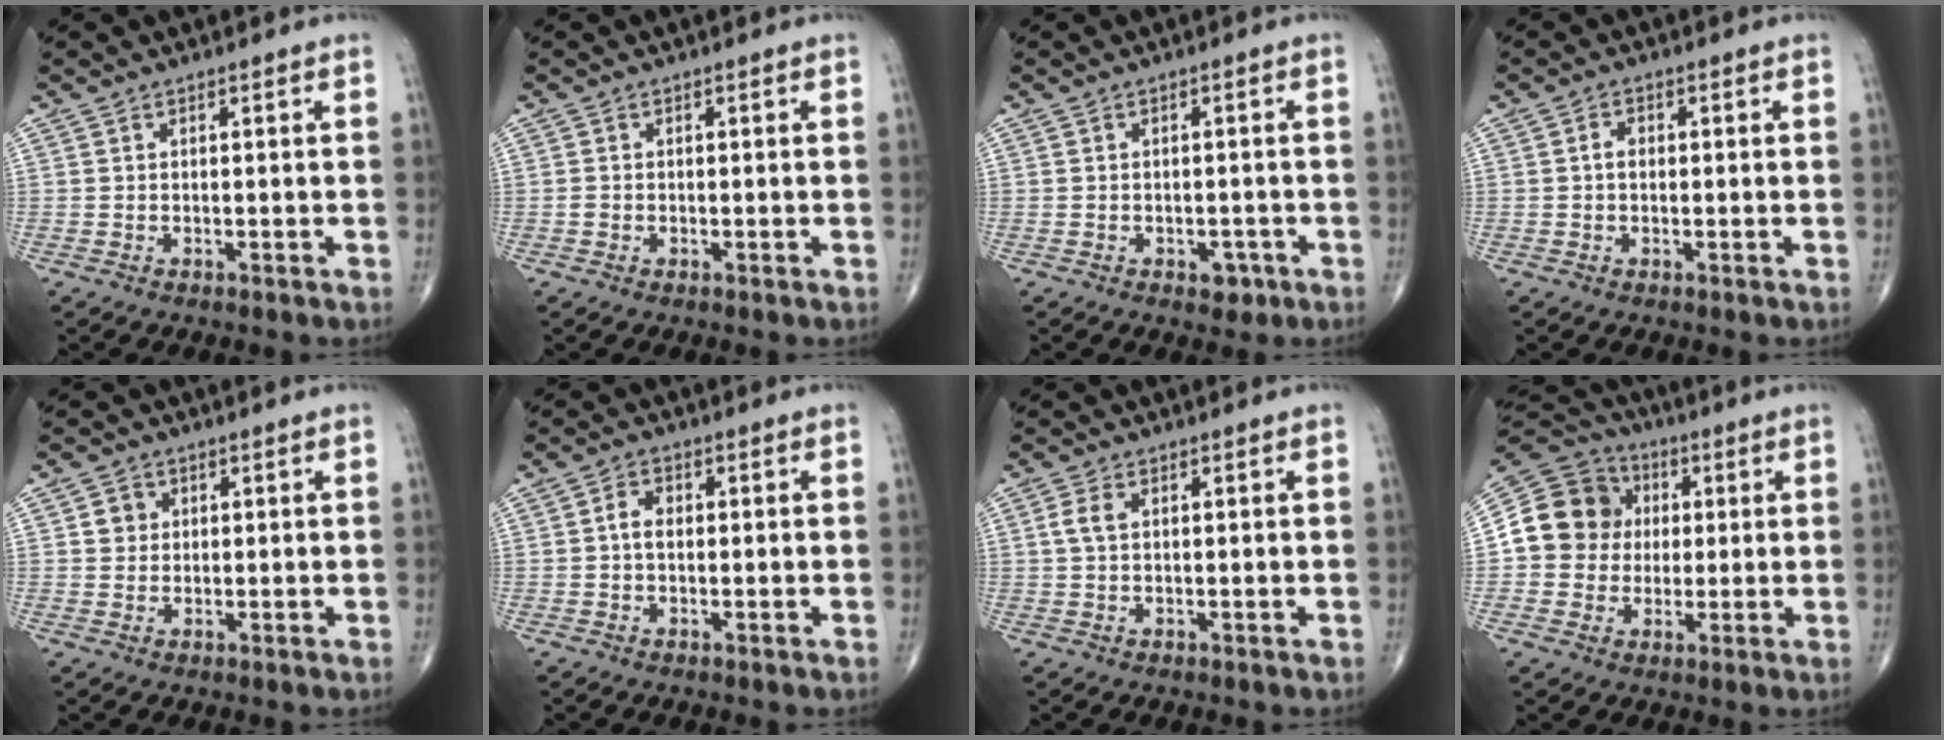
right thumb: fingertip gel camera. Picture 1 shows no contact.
{"total": 0.7, "force": [-0.2, 0.6, 0.3], "torque": [-0.005, 0.001, -0.004]}
{"total": 2.6, "force": [-1.3, 1.8, 1.4], "torque": [-0.005, 0.005, -0.013]}
{"total": 2.0, "force": [0.0, 1.4, 1.3], "torque": [-0.017, 0.008, -0.002]}
{"total": 2.9, "force": [0.7, 2.7, 0.9], "torque": [0.002, 0.001, 0.007]}
{"total": 3.0, "force": [0.0, 2.1, 2.1], "torque": [-0.034, 0.011, -0.004]}
{"total": 2.8, "force": [0.7, 1.6, 2.2], "torque": [-0.051, 0.009, 0.013]}
{"total": 13.8, "force": [1.1, 12.6, 5.3], "torque": [-0.074, 0.027, 0.016]}